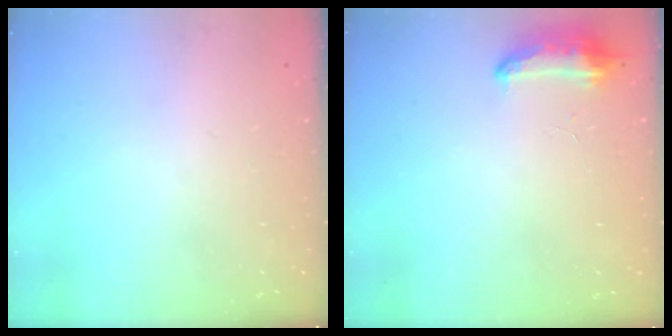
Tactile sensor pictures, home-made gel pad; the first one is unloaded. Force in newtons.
{"total": 8.4, "press": 8.4, "slide": 0.4}